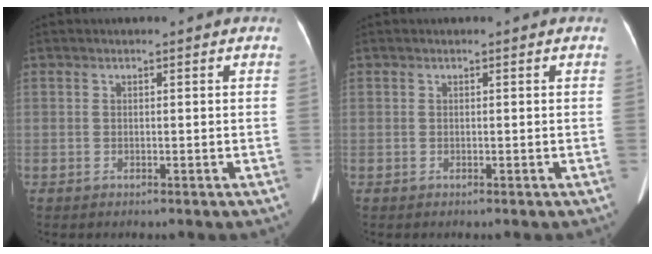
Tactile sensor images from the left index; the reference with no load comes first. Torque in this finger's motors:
{"motor_torque": [0.00, 0.00, 0.00, 0.00]}